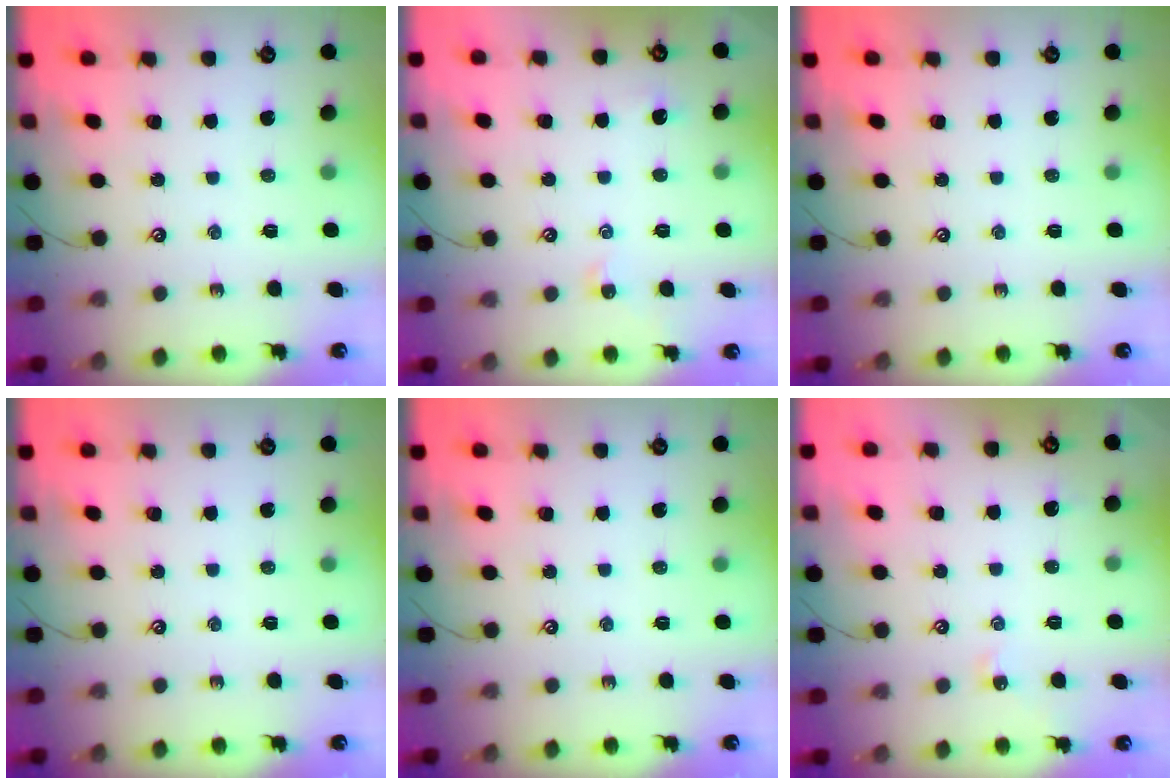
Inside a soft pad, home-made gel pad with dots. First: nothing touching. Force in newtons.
{"total": 0.6, "press": 0.4, "slide": 0.4}
{"total": 0.0}
{"total": 0.0}
{"total": 0.0}
{"total": 1.3, "press": 1.2, "slide": 0.4}